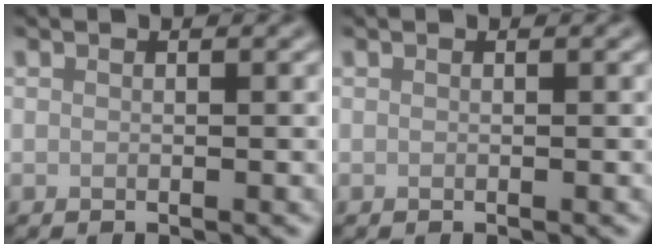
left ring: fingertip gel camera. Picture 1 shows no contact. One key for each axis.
{"total": 0.0}